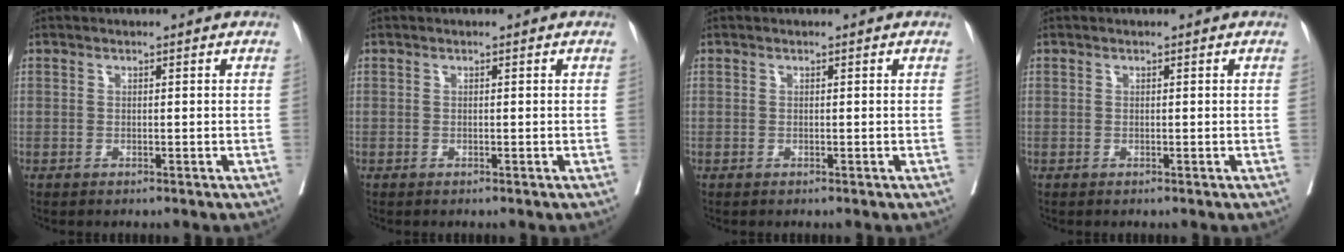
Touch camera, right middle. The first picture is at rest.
{"total": 0.0}
{"total": 0.0}
{"total": 0.0}